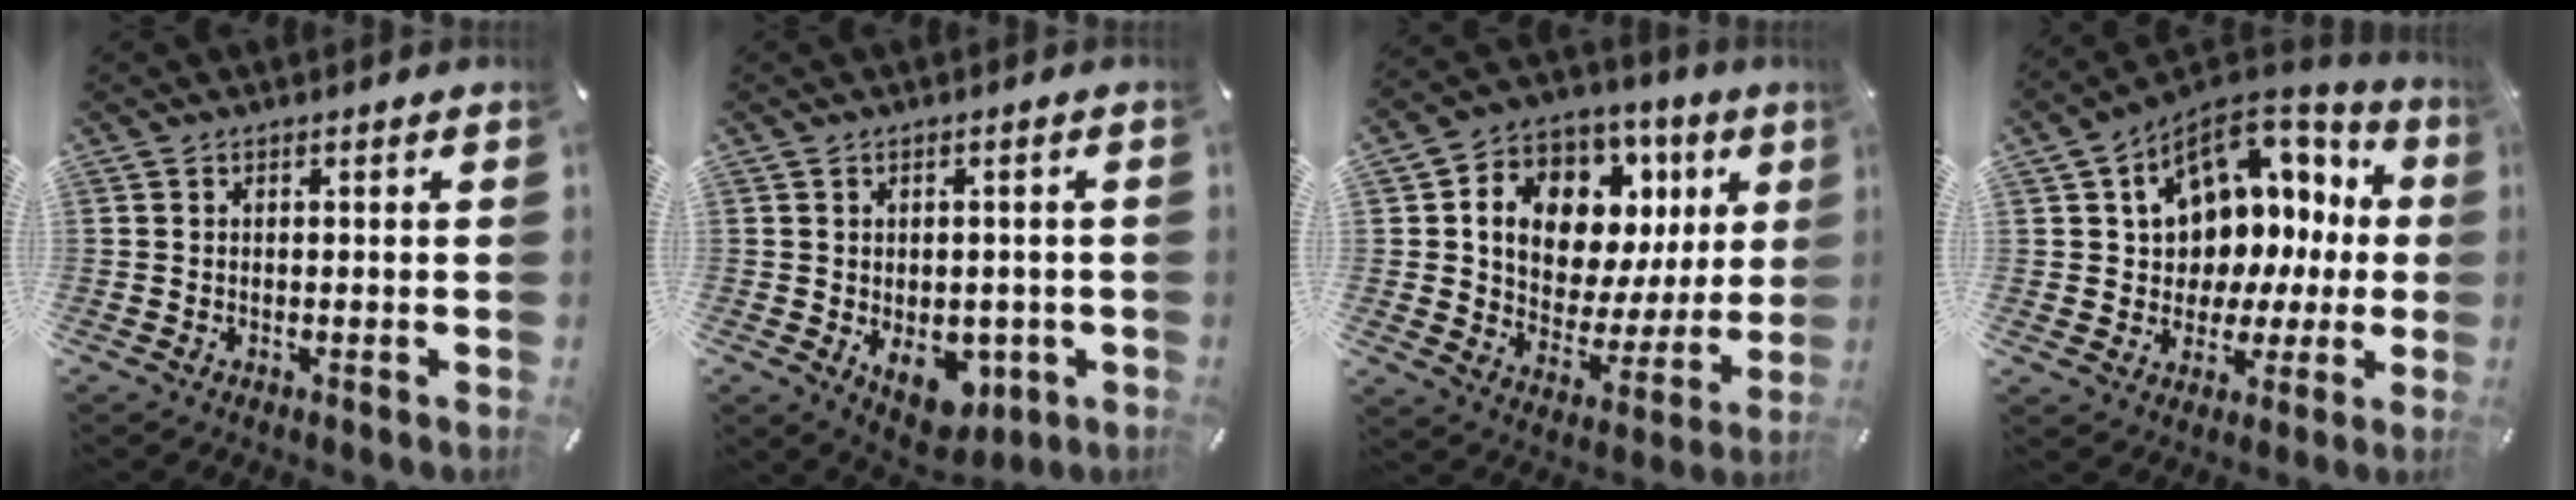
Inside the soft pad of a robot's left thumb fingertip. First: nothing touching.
{"total": 8.0, "force": [-2.4, 5.7, 5.1], "torque": [-0.051, 0.001, -0.040]}
{"total": 13.2, "force": [5.7, 9.8, 6.9], "torque": [-0.116, -0.044, 0.106]}
{"total": 12.5, "force": [5.0, 9.9, 5.8], "torque": [-0.091, -0.045, 0.094]}